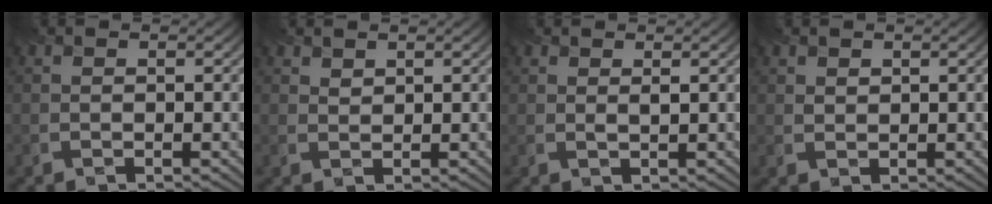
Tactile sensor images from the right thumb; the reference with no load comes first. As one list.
[{"total": 1.2, "force": [1.1, 0.4, 0.0], "torque": [-0.006, -0.003, 0.027]}, {"total": 0.8, "force": [0.7, 0.1, 0.4], "torque": [-0.012, -0.002, 0.014]}, {"total": 1.1, "force": [0.9, 0.6, 0.0], "torque": [-0.004, -0.003, 0.021]}]